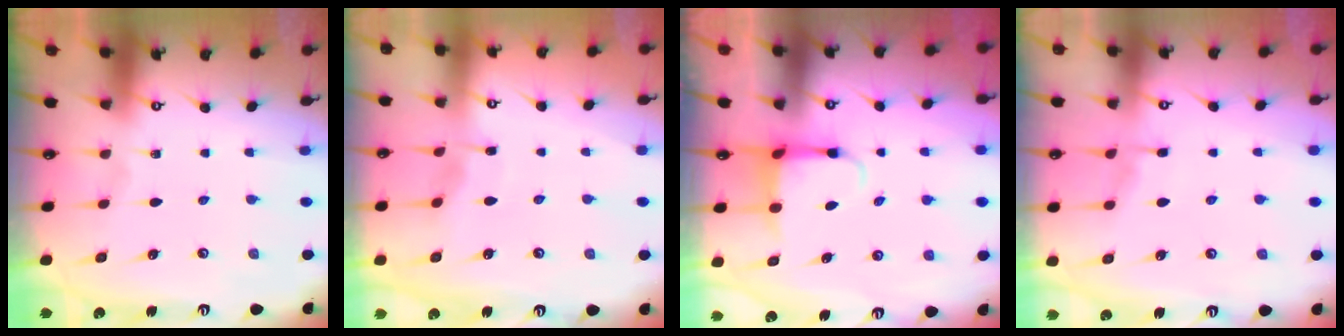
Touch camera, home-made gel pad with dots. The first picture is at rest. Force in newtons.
{"total": 3.5, "press": 3.5, "slide": 0.5}
{"total": 4.0, "press": 3.8, "slide": 1.2}
{"total": 3.0, "press": 3.0, "slide": 0.5}